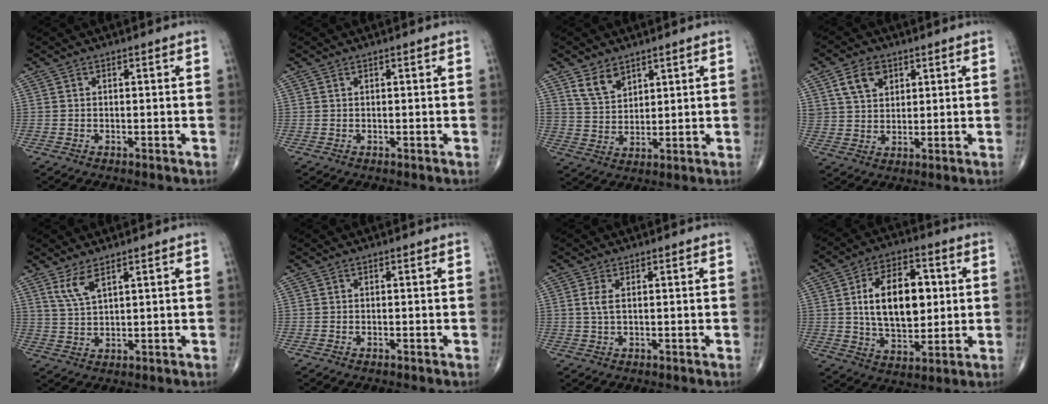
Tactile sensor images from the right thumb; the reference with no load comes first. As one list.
[{"total": 0.0}, {"total": 5.9, "force": [3.9, 3.5, 2.7], "torque": [-0.032, -0.027, 0.084]}, {"total": 6.9, "force": [3.3, 4.7, 3.7], "torque": [-0.050, -0.012, 0.063]}, {"total": 4.4, "force": [2.8, 1.1, 3.2], "torque": [-0.071, -0.017, 0.065]}, {"total": 0.0}, {"total": 2.3, "force": [0.6, 0.8, 2.0], "torque": [-0.052, 0.003, 0.017]}, {"total": 16.4, "force": [2.2, 9.5, 13.2], "torque": [-0.180, 0.000, 0.039]}]